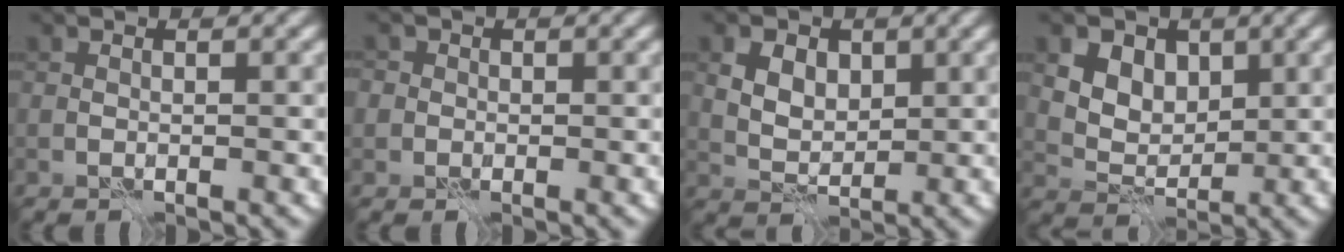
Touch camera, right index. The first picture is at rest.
{"total": 2.1, "force": [0.5, 2.0, 0.6], "torque": [0.009, 0.010, -0.007]}
{"total": 4.3, "force": [1.7, 3.0, 2.7], "torque": [-0.056, 0.008, 0.028]}
{"total": 7.0, "force": [3.2, 5.1, 3.5], "torque": [-0.069, 0.007, 0.054]}